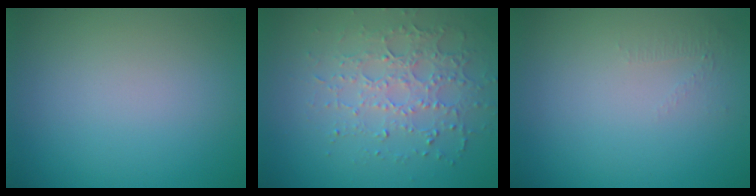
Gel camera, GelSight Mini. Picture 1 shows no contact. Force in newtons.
{"total": 3.5, "press": 3.3, "slide": 1.2}
{"total": 0.5, "press": 0.2, "slide": 0.5}